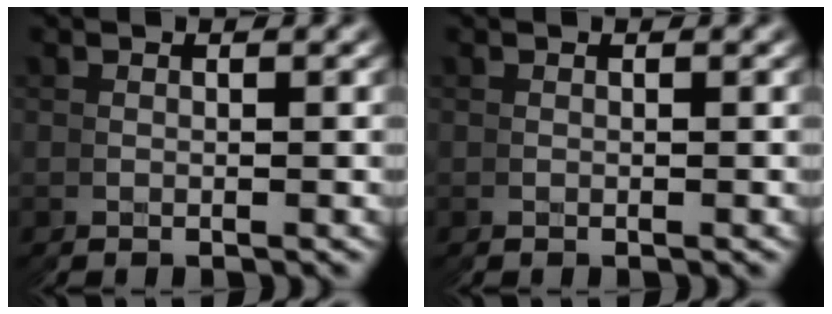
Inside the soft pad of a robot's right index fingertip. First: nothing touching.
{"total": 0.0}